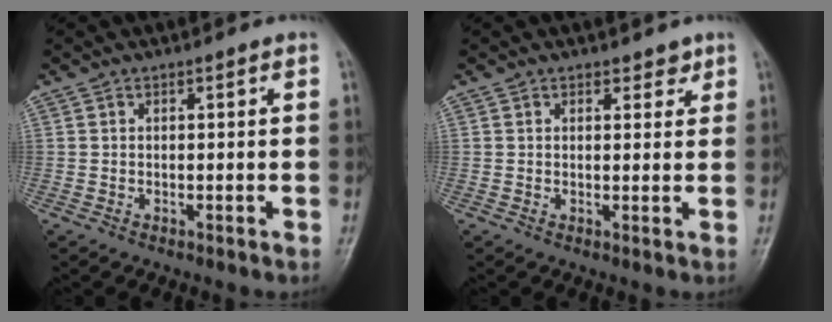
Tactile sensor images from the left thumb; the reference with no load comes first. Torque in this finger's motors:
{"motor_torque": [-0.18, 0.08, -0.19, -0.18, 0.05]}